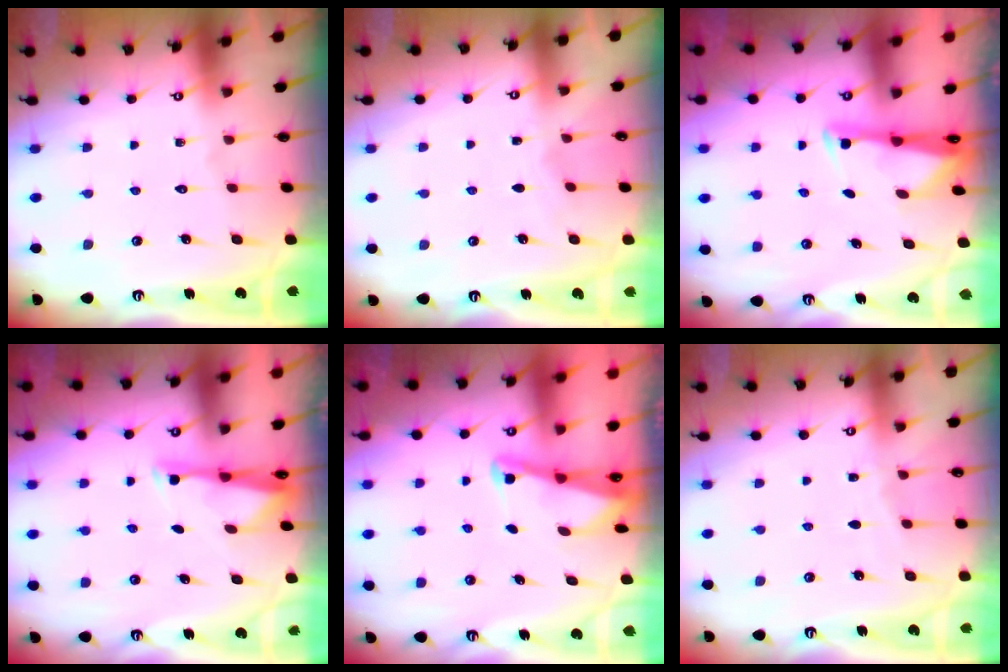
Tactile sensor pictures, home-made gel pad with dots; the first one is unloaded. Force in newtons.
{"total": 2.6, "press": 2.5, "slide": 0.4}
{"total": 2.7, "press": 2.7, "slide": 0.4}
{"total": 2.9, "press": 2.9, "slide": 0.6}
{"total": 2.2, "press": 2.2, "slide": 0.3}
{"total": 2.2, "press": 2.1, "slide": 0.4}